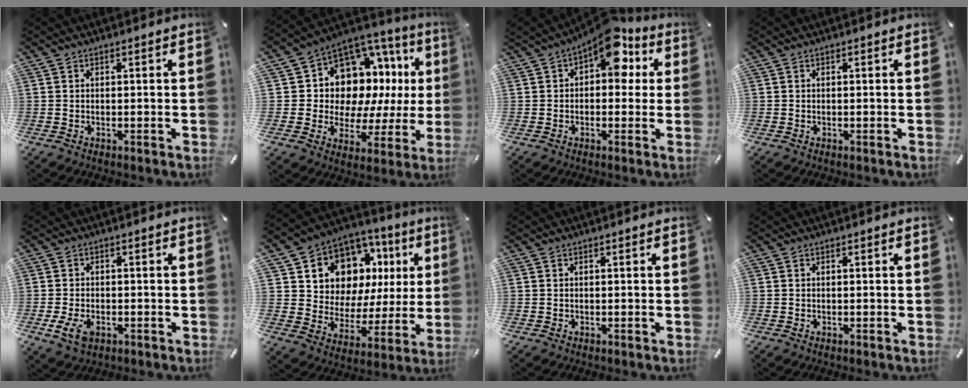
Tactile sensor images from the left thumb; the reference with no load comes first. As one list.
[{"total": 12.4, "force": [4.6, 10.1, 5.5], "torque": [-0.089, -0.064, 0.095]}, {"total": 10.8, "force": [5.1, 6.0, 7.3], "torque": [-0.093, -0.026, 0.087]}, {"total": 0.0}, {"total": 4.7, "force": [-1.8, 3.3, 2.8], "torque": [-0.073, -0.001, -0.035]}, {"total": 11.2, "force": [6.7, 8.4, 3.3], "torque": [-0.061, -0.067, 0.121]}, {"total": 0.0}, {"total": 0.0}]